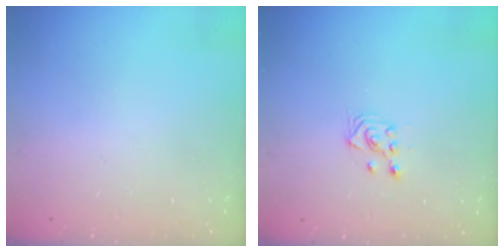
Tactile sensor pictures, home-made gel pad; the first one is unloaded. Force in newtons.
{"total": 3.4, "press": 3.3, "slide": 0.9}